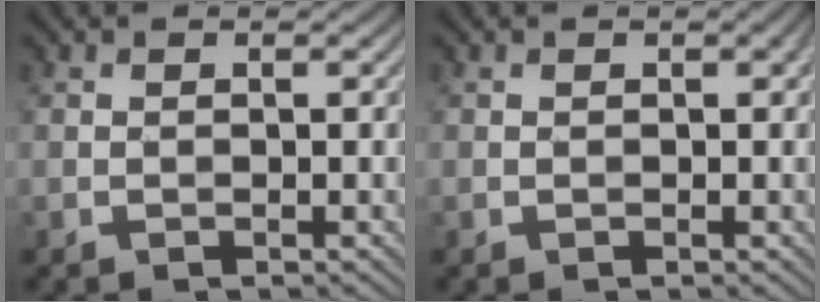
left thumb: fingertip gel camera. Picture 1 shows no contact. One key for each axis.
{"total": 0.8, "fx": 0.3, "fy": 0.4, "fz": 0.7, "tx": -0.009, "ty": 0.000, "tz": 0.005}